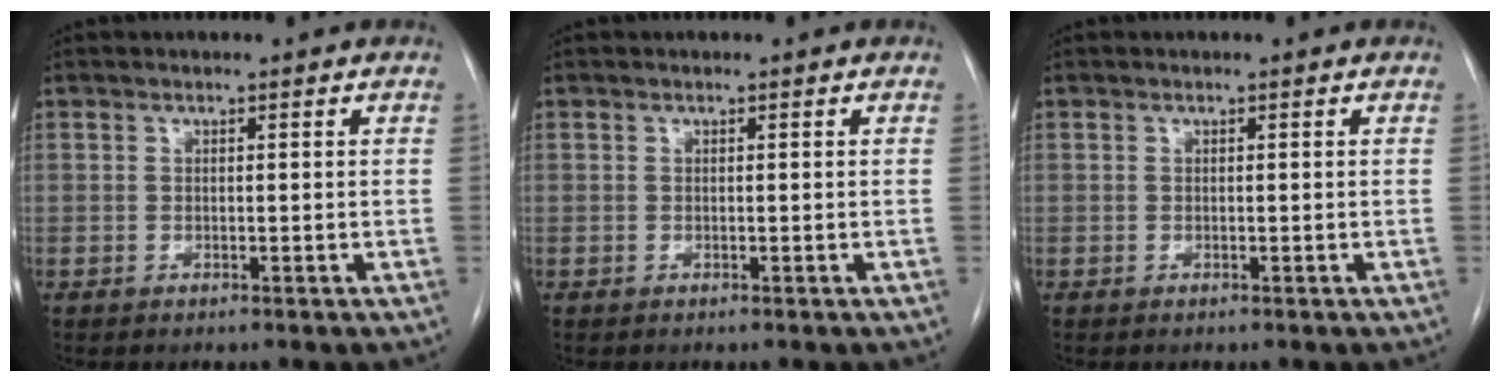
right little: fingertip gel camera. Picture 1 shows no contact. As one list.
[{"total": 0.0}, {"total": 0.0}]